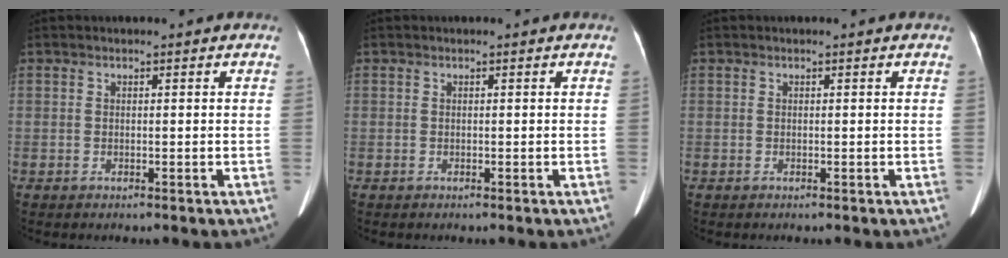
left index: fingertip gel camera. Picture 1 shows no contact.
{"total": 0.0}
{"total": 0.0}